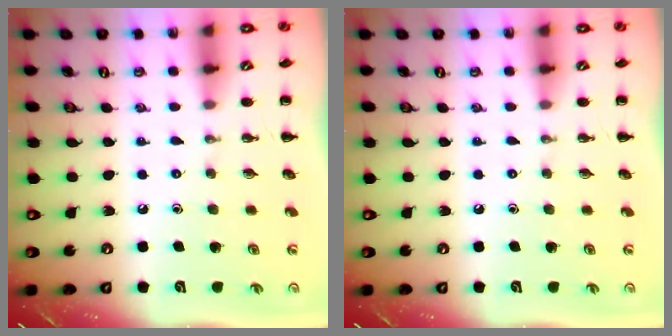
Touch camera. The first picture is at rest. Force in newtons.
{"total": 0.0}